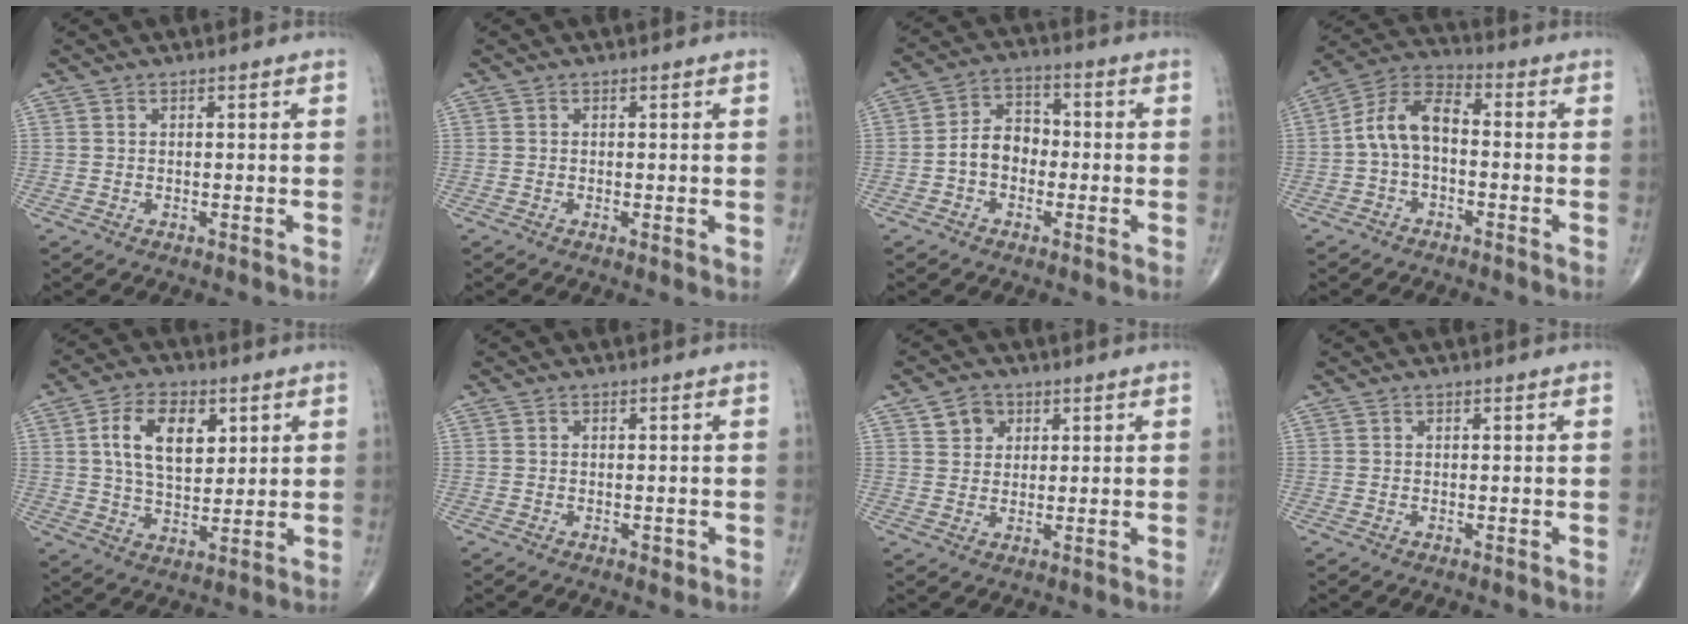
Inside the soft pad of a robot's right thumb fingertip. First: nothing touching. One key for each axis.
{"total": 1.1, "fx": -0.1, "fy": 0.4, "fz": 1.0, "tx": -0.019, "ty": -0.005, "tz": -0.004}
{"total": 7.2, "fx": -1.4, "fy": 5.4, "fz": 4.5, "tx": -0.057, "ty": 0.031, "tz": -0.040}
{"total": 9.3, "fx": -0.9, "fy": 5.5, "fz": 7.4, "tx": -0.134, "ty": 0.036, "tz": -0.032}
{"total": 11.5, "fx": 3.5, "fy": 6.7, "fz": 8.7, "tx": -0.130, "ty": -0.011, "tz": 0.063}
{"total": 1.3, "fx": -0.5, "fy": 0.7, "fz": 0.9, "tx": -0.011, "ty": -0.001, "tz": -0.007}
{"total": 4.4, "fx": 2.0, "fy": 3.6, "fz": 1.5, "tx": -0.003, "ty": -0.007, "tz": 0.031}
{"total": 0.0}